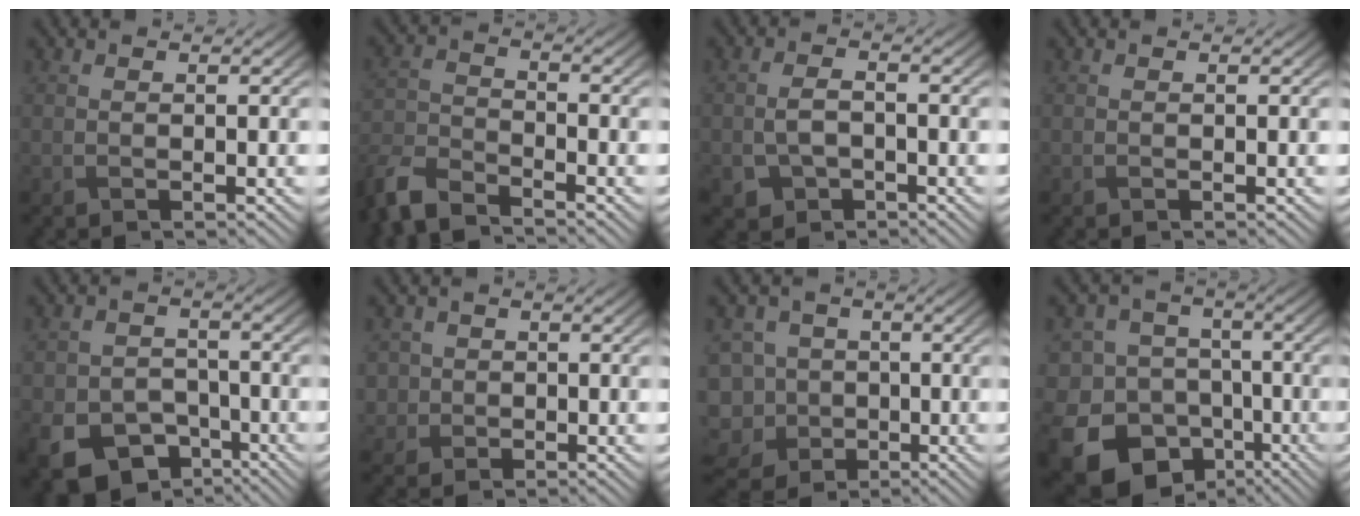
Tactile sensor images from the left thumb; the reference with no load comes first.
{"total": 6.8, "force": [-6.1, 1.8, 2.5], "torque": [-0.060, -0.014, -0.138]}
{"total": 3.5, "force": [-1.3, 2.4, 2.2], "torque": [-0.054, -0.006, -0.023]}
{"total": 0.0}
{"total": 10.3, "force": [-5.9, 7.3, 4.2], "torque": [-0.091, -0.036, -0.099]}
{"total": 3.2, "force": [0.2, 3.2, 0.4], "torque": [-0.017, -0.001, -0.004]}
{"total": 10.2, "force": [-4.2, 8.6, 3.7], "torque": [-0.112, -0.016, -0.097]}
{"total": 18.9, "force": [-9.5, 15.3, 5.8], "torque": [-0.153, -0.057, -0.157]}